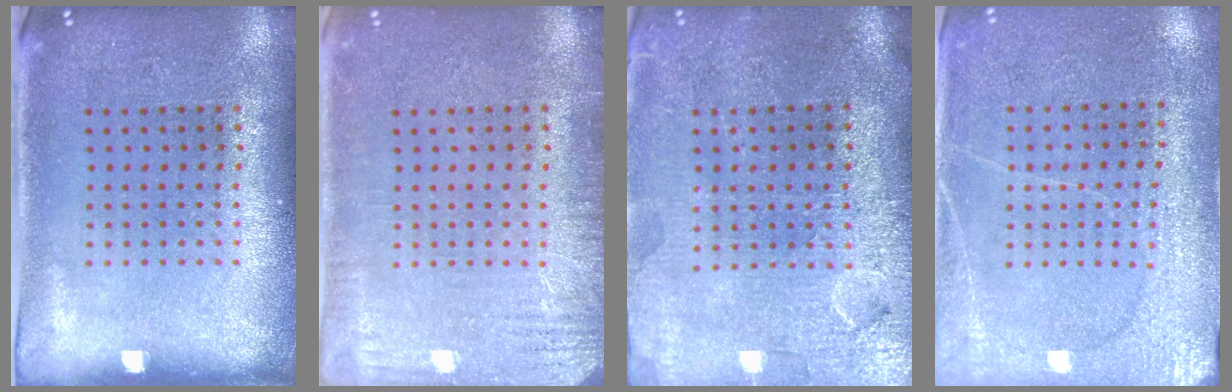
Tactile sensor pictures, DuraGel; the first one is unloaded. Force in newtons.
{"total": 2.9, "press": 2.9, "slide": 0.4}
{"total": 3.6, "press": 3.4, "slide": 1.4}
{"total": 2.8, "press": 2.7, "slide": 0.7}